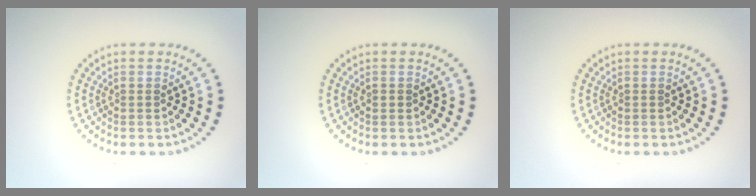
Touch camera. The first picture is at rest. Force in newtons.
{"total": 0.7, "press": 0.7, "slide": 0.0}
{"total": 0.0}